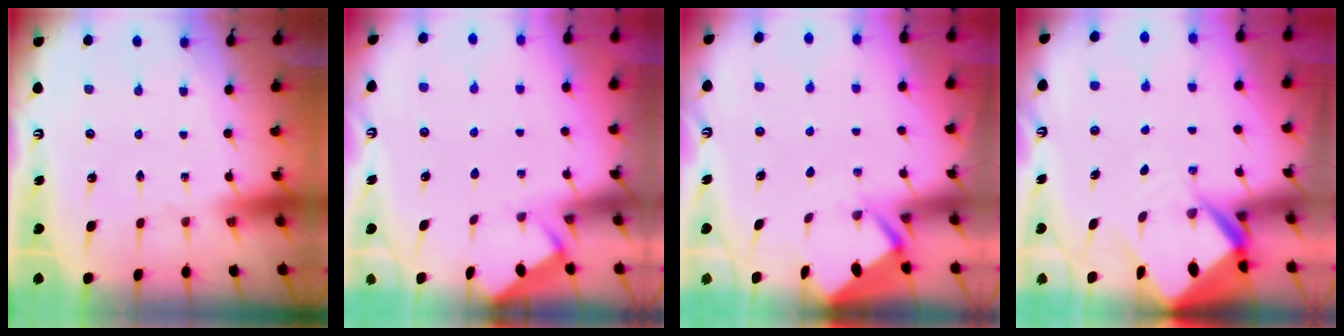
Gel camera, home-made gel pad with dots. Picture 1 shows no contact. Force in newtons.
{"total": 2.5, "press": 2.5, "slide": 0.4}
{"total": 2.8, "press": 2.8, "slide": 0.4}
{"total": 7.6, "press": 7.6, "slide": 0.6}